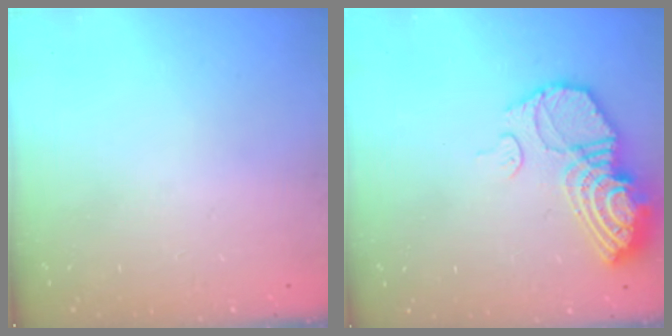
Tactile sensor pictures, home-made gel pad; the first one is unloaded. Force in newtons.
{"total": 15.3, "press": 15.2, "slide": 1.5}